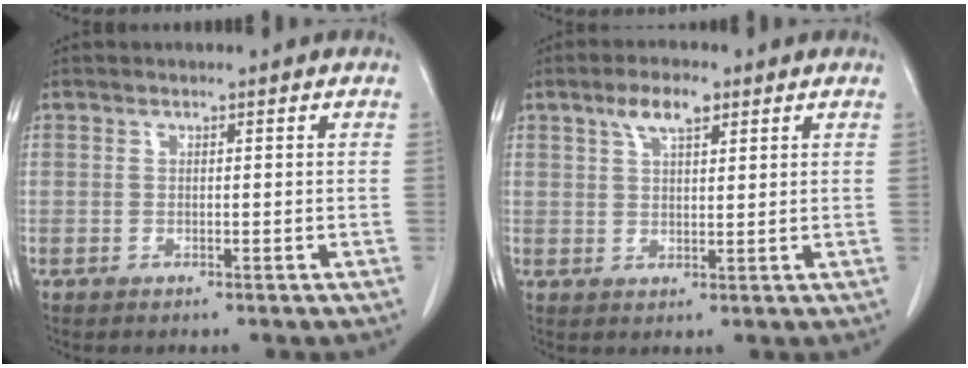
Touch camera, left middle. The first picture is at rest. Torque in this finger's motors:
{"motor_torque": [0.36, -0.23, 0.04, -0.01]}